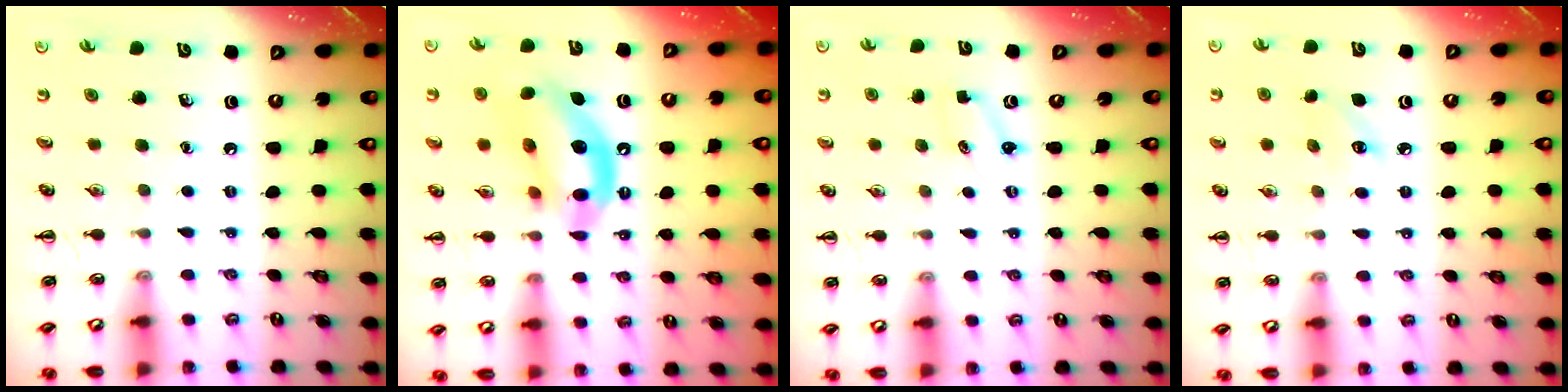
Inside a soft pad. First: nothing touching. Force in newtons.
{"total": 13.8, "press": 13.3, "slide": 3.4}
{"total": 1.8, "press": 1.7, "slide": 0.5}
{"total": 4.2, "press": 4.1, "slide": 1.1}